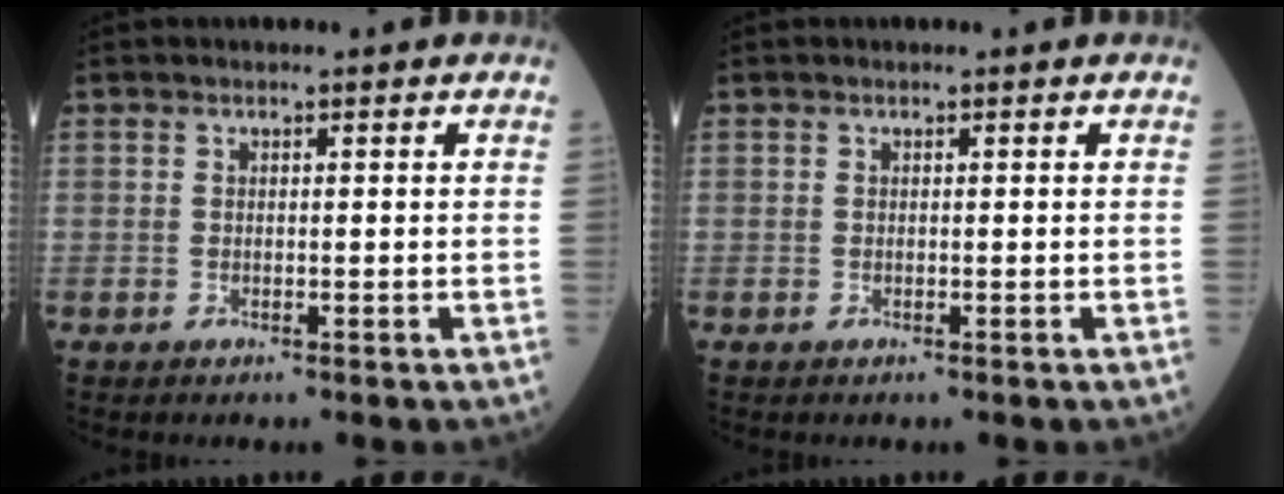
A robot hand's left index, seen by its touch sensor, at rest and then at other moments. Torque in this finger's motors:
{"motor_torque": [0.00, 0.00, 0.00, 0.00]}